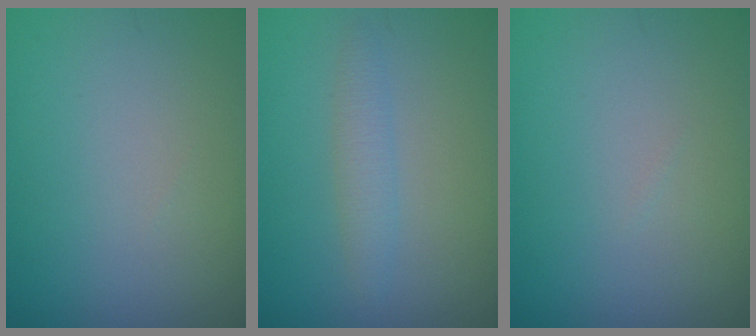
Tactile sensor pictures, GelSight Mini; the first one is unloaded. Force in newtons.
{"total": 1.8, "press": 1.8, "slide": 0.2}
{"total": 0.0}